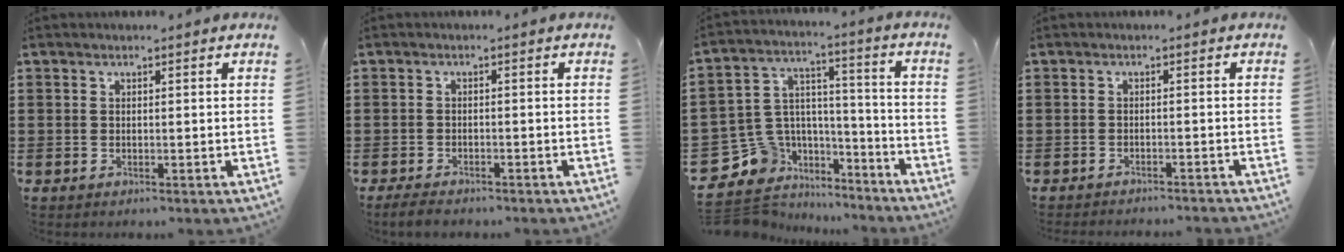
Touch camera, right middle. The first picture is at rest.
{"total": 2.0, "force": [-1.9, 0.4, 0.6], "torque": [-0.020, -0.001, -0.041]}
{"total": 7.8, "force": [-4.6, 6.2, 1.2], "torque": [-0.068, -0.010, -0.087]}
{"total": 1.4, "force": [-1.4, -0.1, 0.0], "torque": [-0.004, 0.001, -0.030]}